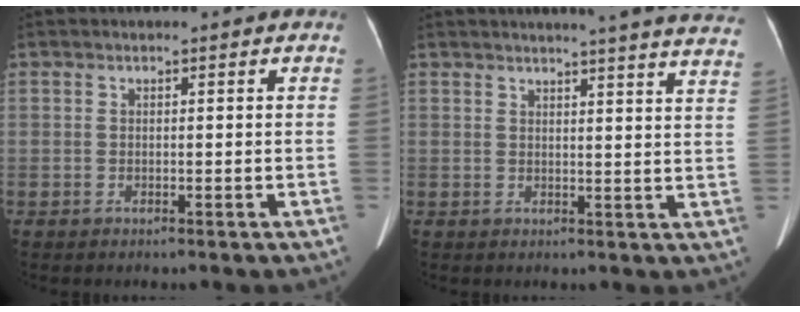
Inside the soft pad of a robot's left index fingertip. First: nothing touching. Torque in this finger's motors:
{"motor_torque": [0.00, -0.39, 0.04, 0.03]}